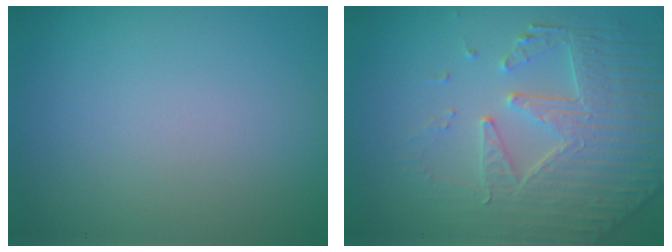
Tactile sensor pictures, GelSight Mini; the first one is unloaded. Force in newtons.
{"total": 5.9, "press": 5.2, "slide": 2.8}